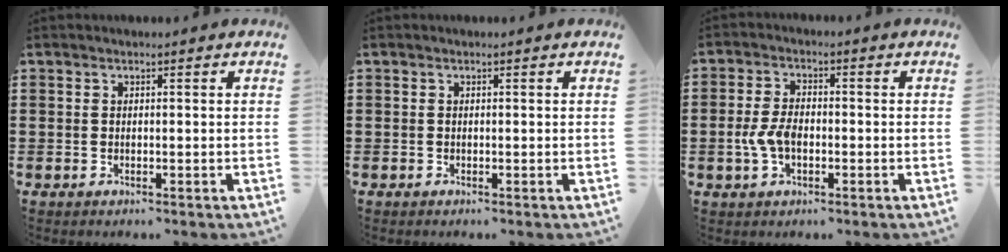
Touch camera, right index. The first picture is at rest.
{"total": 0.0}
{"total": 4.8, "force": [-1.0, 2.7, 3.8], "torque": [-0.097, -0.004, -0.026]}